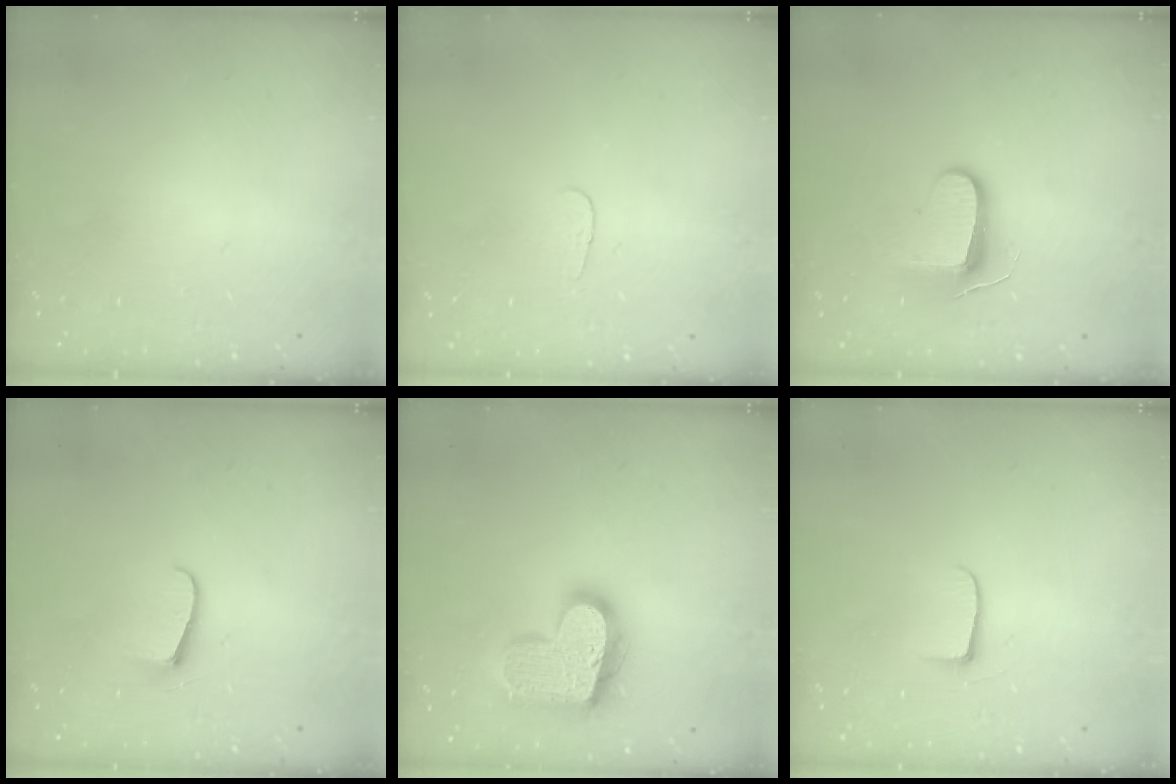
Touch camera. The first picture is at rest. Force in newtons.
{"total": 2.8, "press": 2.8, "slide": 0.3}
{"total": 8.7, "press": 8.7, "slide": 0.6}
{"total": 5.9, "press": 5.9, "slide": 0.6}
{"total": 20.0, "press": 20.0, "slide": 1.2}
{"total": 5.3, "press": 5.2, "slide": 0.7}